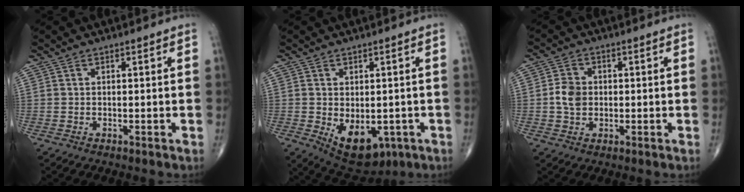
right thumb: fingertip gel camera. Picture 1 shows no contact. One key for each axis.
{"total": 10.3, "fx": -3.1, "fy": 6.4, "fz": 7.5, "tx": -0.086, "ty": -0.007, "tz": -0.027}
{"total": 4.7, "fx": -0.1, "fy": 3.8, "fz": 2.9, "tx": -0.046, "ty": 0.005, "tz": -0.006}